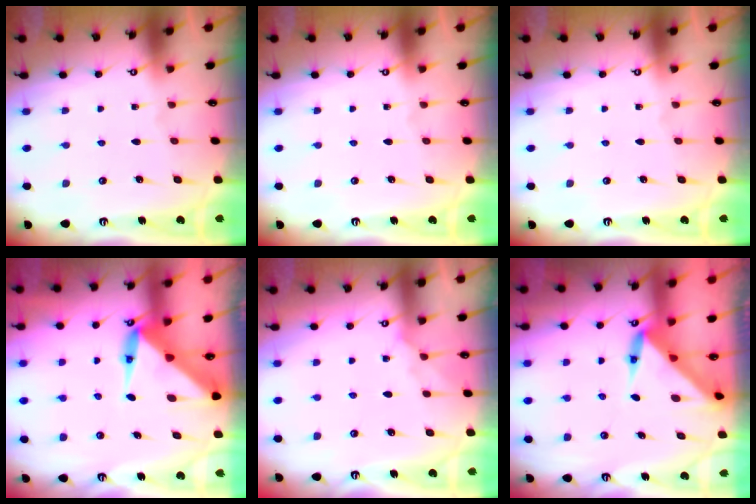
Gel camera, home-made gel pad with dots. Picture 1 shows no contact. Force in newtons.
{"total": 0.0}
{"total": 0.0}
{"total": 6.3, "press": 6.3, "slide": 0.5}
{"total": 3.8, "press": 3.7, "slide": 0.5}
{"total": 5.5, "press": 5.5, "slide": 0.3}